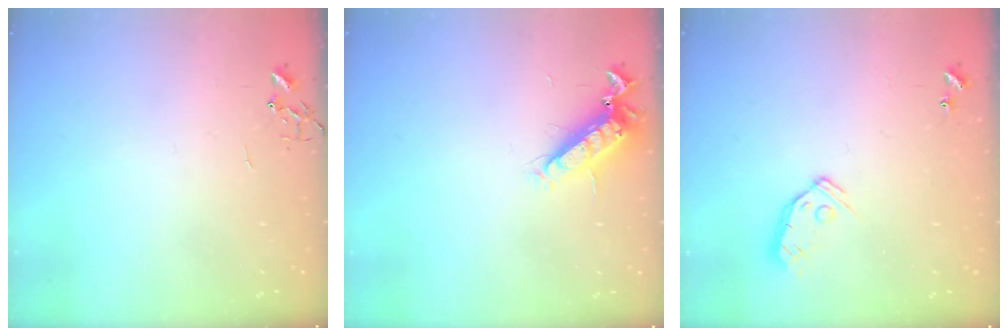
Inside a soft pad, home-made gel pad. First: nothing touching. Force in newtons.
{"total": 12.5, "press": 12.4, "slide": 1.4}
{"total": 8.3, "press": 8.3, "slide": 0.5}